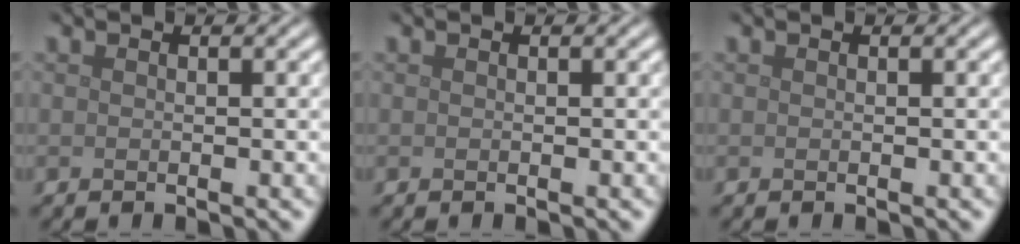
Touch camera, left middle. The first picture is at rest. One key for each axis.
{"total": 0.0}
{"total": 0.0}